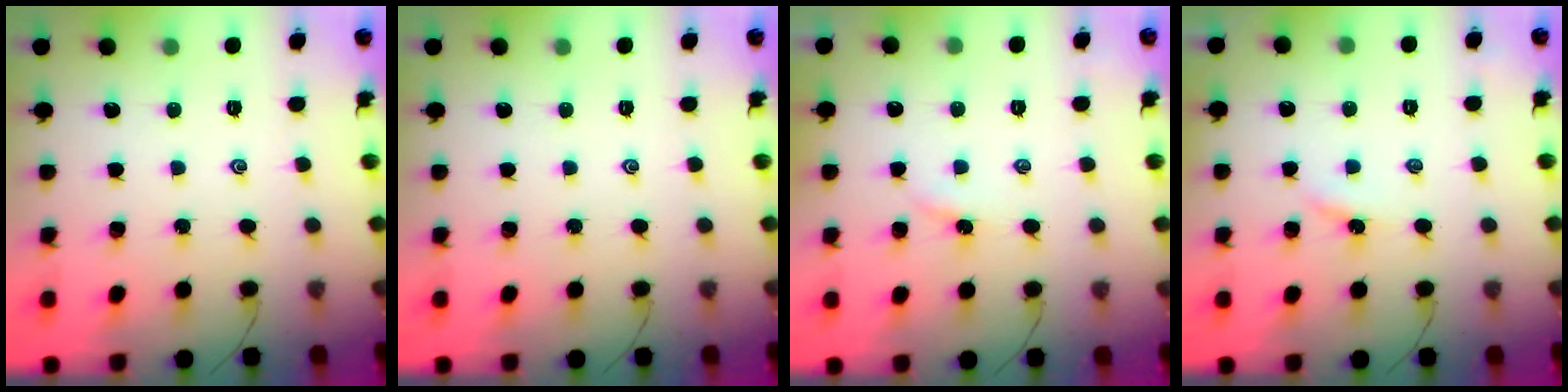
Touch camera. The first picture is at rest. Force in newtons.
{"total": 0.0}
{"total": 1.7, "press": 1.6, "slide": 0.3}
{"total": 2.7, "press": 2.7, "slide": 0.3}